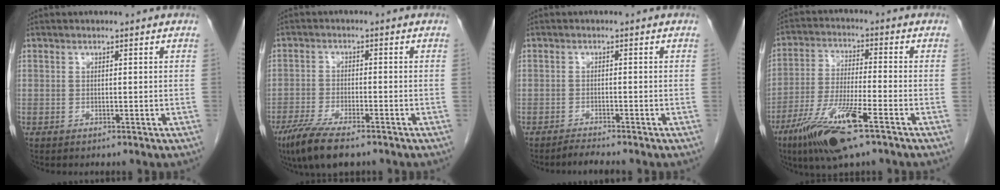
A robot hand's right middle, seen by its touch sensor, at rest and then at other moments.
{"total": 8.7, "force": [-6.2, 1.5, 5.9], "torque": [-0.107, -0.021, -0.101]}
{"total": 1.8, "force": [-1.8, -0.4, 0.3], "torque": [-0.013, -0.009, -0.032]}
{"total": 12.8, "force": [-7.4, 1.3, 10.4], "torque": [-0.210, -0.027, -0.133]}